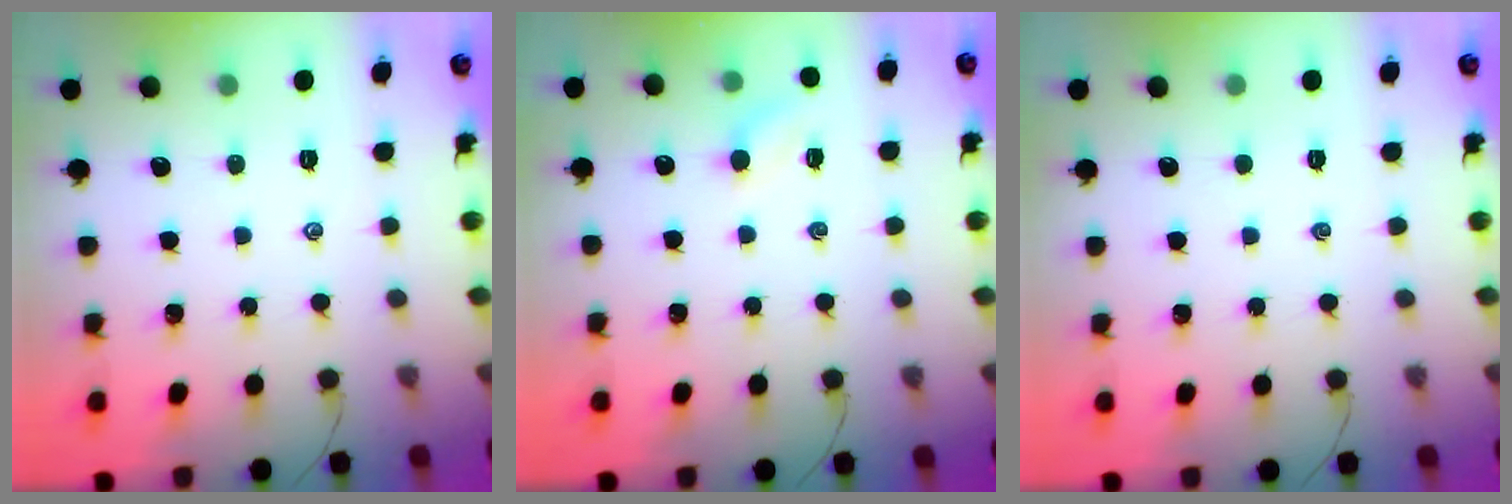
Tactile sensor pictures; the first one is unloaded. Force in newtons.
{"total": 5.3, "press": 5.3, "slide": 0.7}
{"total": 0.0}